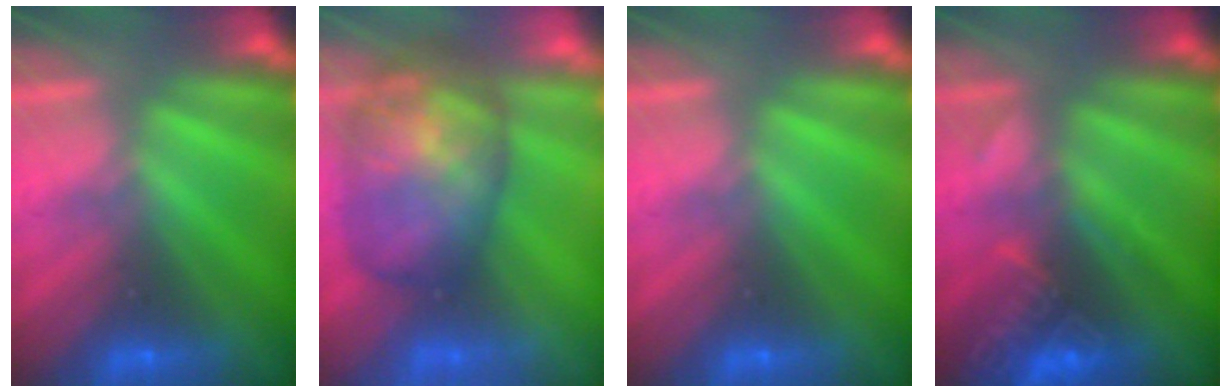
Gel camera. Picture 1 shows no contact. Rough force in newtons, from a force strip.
{"total": 7.5}
{"total": 0.0}
{"total": 2.9}